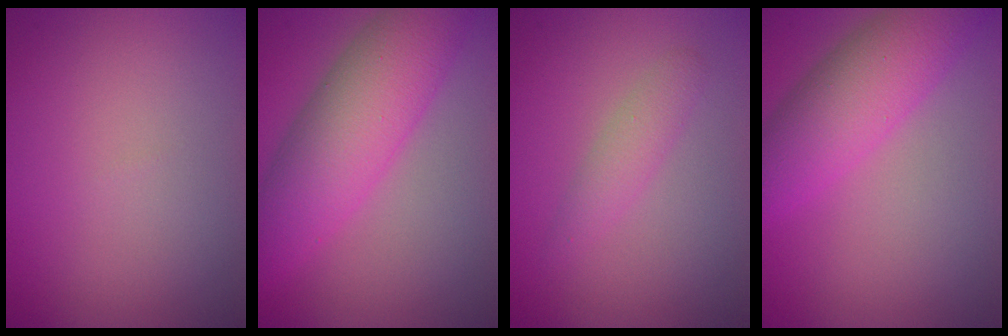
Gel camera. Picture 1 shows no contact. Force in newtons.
{"total": 7.7, "press": 7.7, "slide": 0.1}
{"total": 1.8, "press": 1.8, "slide": 0.0}
{"total": 6.1, "press": 6.1, "slide": 0.2}